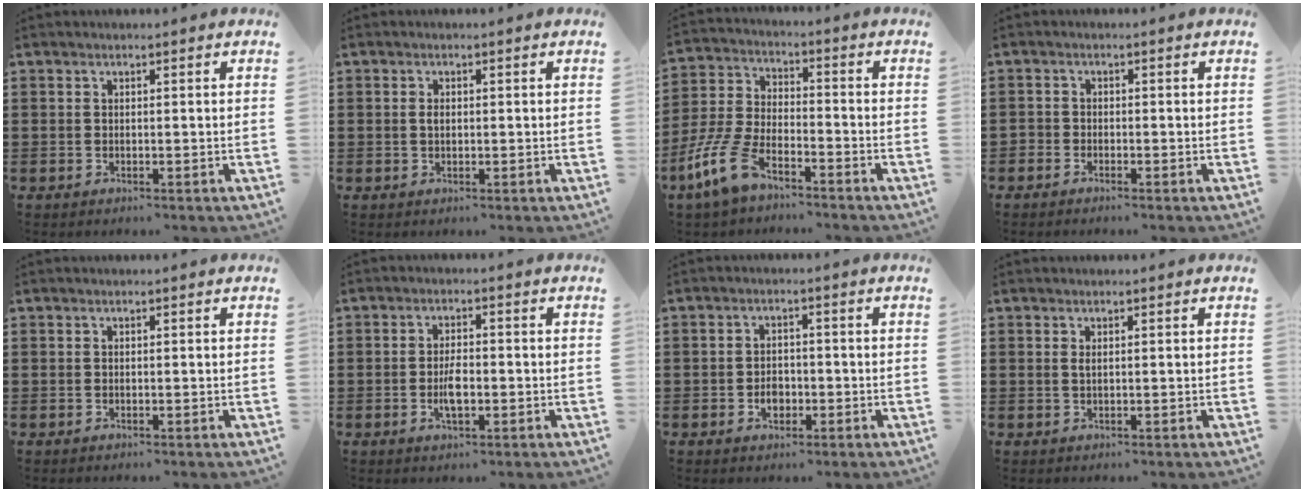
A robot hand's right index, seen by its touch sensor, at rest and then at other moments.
{"total": 1.2, "force": [0.1, 0.7, 1.0], "torque": [-0.022, 0.003, 0.000]}
{"total": 9.2, "force": [-6.3, 3.5, 5.6], "torque": [-0.144, 0.003, -0.127]}
{"total": 1.2, "force": [-1.2, 0.2, 0.0], "torque": [-0.003, 0.001, -0.027]}
{"total": 0.0}
{"total": 3.7, "force": [-0.8, 1.4, 3.3], "torque": [-0.074, -0.003, -0.018]}
{"total": 2.8, "force": [-0.9, 2.0, 1.8], "torque": [-0.030, -0.004, -0.019]}
{"total": 0.8, "force": [0.3, 0.2, 0.7], "torque": [-0.016, 0.001, 0.005]}